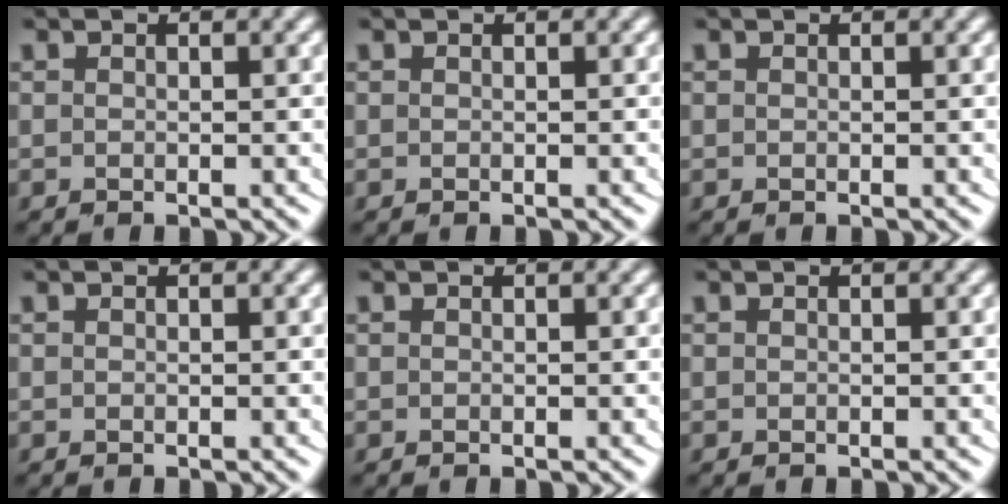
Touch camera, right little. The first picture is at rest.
{"total": 0.0}
{"total": 0.0}
{"total": 0.0}
{"total": 0.0}
{"total": 0.0}